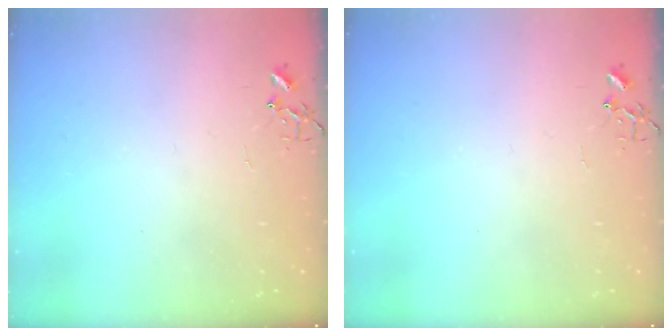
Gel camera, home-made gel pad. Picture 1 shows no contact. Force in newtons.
{"total": 0.0}